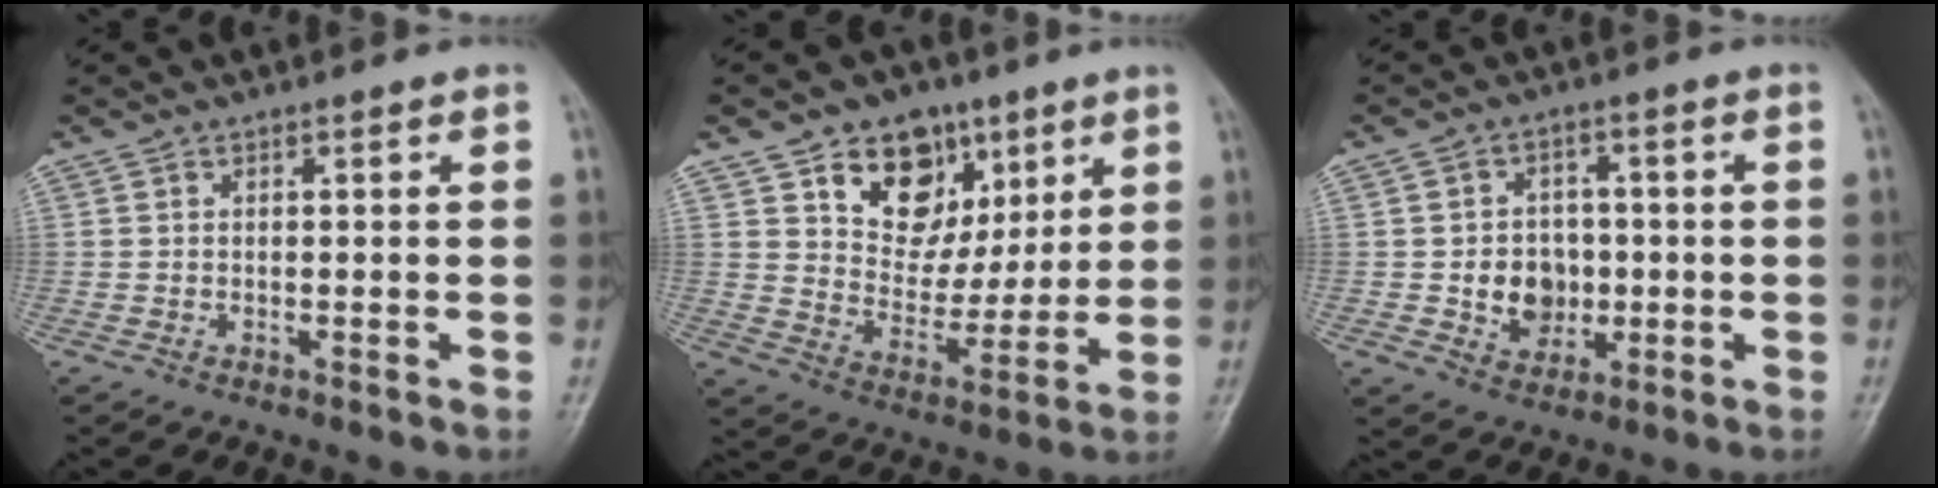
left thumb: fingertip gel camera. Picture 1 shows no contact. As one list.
[{"total": 14.1, "force": [7.3, 10.1, 6.5], "torque": [-0.058, -0.034, 0.126]}, {"total": 7.8, "force": [-0.8, 6.5, 4.2], "torque": [-0.029, 0.008, -0.010]}]